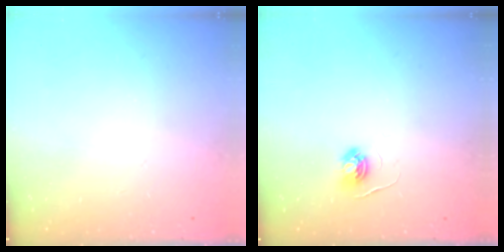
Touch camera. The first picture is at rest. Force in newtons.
{"total": 4.0, "press": 4.0, "slide": 0.5}